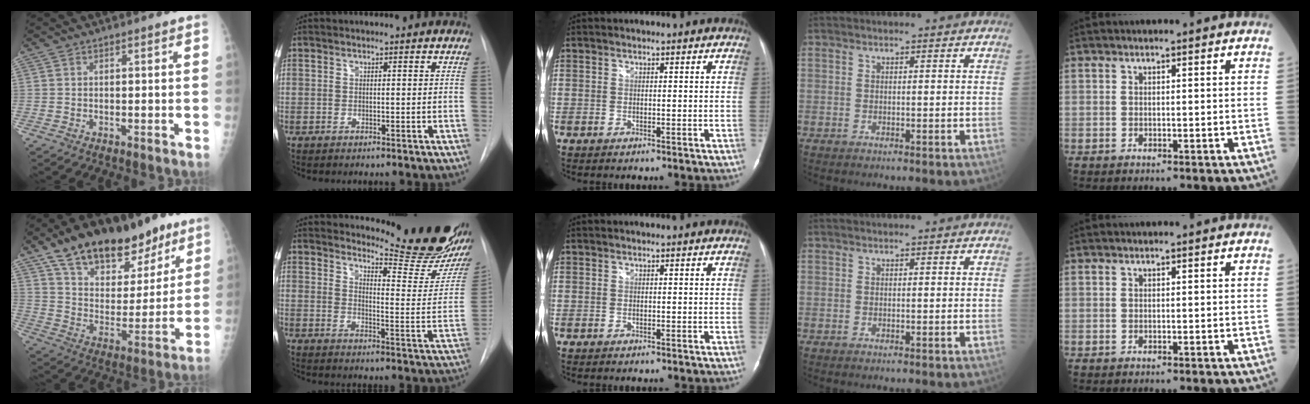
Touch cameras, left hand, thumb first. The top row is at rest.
{"thumb": {"total": 24.4, "force": [15.9, 12.4, 13.8], "torque": [-0.185, -0.041, 0.260]}, "index": {"total": 18.6, "force": [16.7, 2.0, 7.9], "torque": [-0.103, -0.105, 0.197]}}